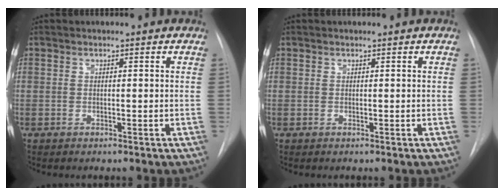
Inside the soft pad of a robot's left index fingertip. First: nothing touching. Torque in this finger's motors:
{"motor_torque": [0.00, 0.00, 0.00, 0.00]}